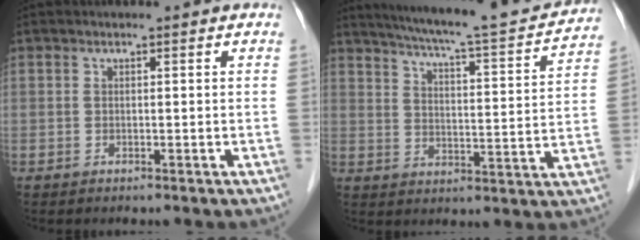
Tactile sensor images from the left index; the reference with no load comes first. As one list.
[{"total": 19.4, "force": [17.6, 1.2, 8.1], "torque": [-0.127, -0.019, 0.235]}]